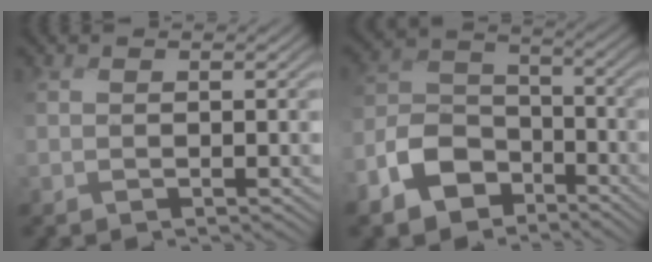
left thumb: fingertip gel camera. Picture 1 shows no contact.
{"total": 9.2, "force": [-6.0, 5.9, 3.6], "torque": [-0.088, -0.013, -0.132]}